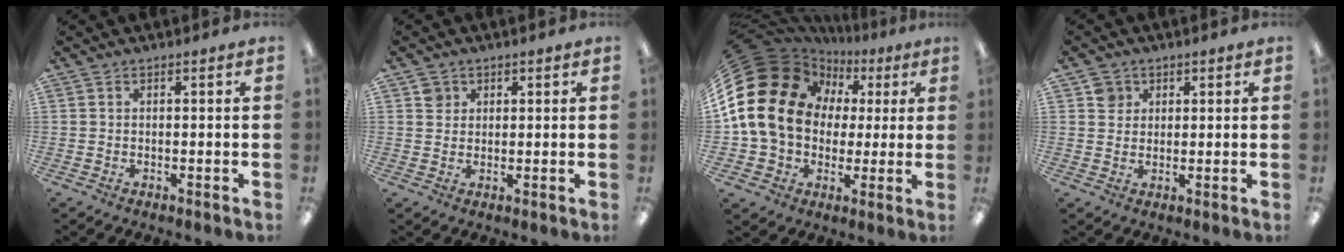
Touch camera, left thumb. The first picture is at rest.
{"total": 2.6, "force": [1.4, 2.1, 0.5], "torque": [0.011, -0.007, 0.021]}
{"total": 21.7, "force": [3.4, 18.1, 11.4], "torque": [-0.246, -0.008, 0.076]}
{"total": 3.5, "force": [1.8, 3.0, 0.6], "torque": [0.005, -0.004, 0.027]}